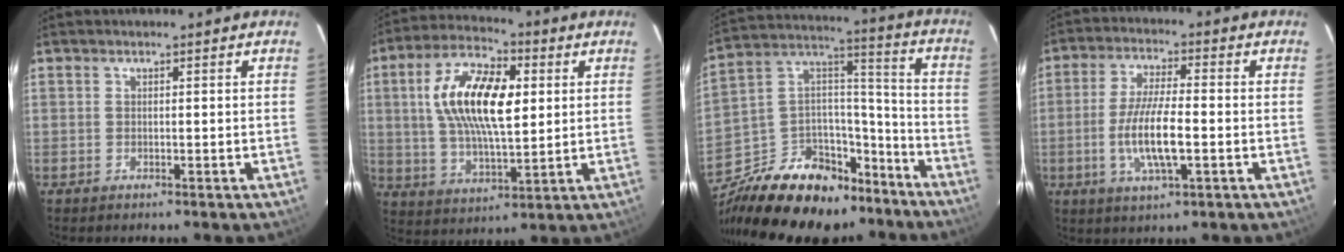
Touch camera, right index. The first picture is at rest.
{"total": 16.4, "force": [3.2, 7.3, 14.3], "torque": [-0.273, 0.017, 0.057]}
{"total": 27.3, "force": [-19.6, 14.3, 12.6], "torque": [-0.264, 0.069, -0.288]}
{"total": 9.9, "force": [-2.2, 2.3, 9.3], "torque": [-0.186, -0.004, -0.043]}